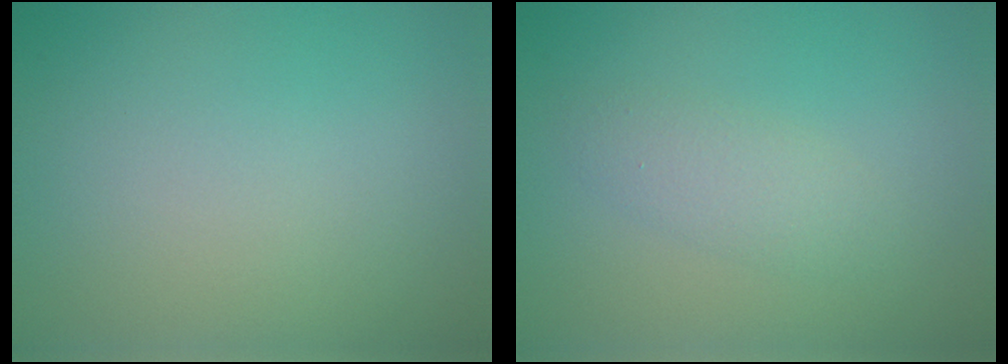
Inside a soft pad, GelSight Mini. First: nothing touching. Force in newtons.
{"total": 1.9, "press": 1.9, "slide": 0.1}